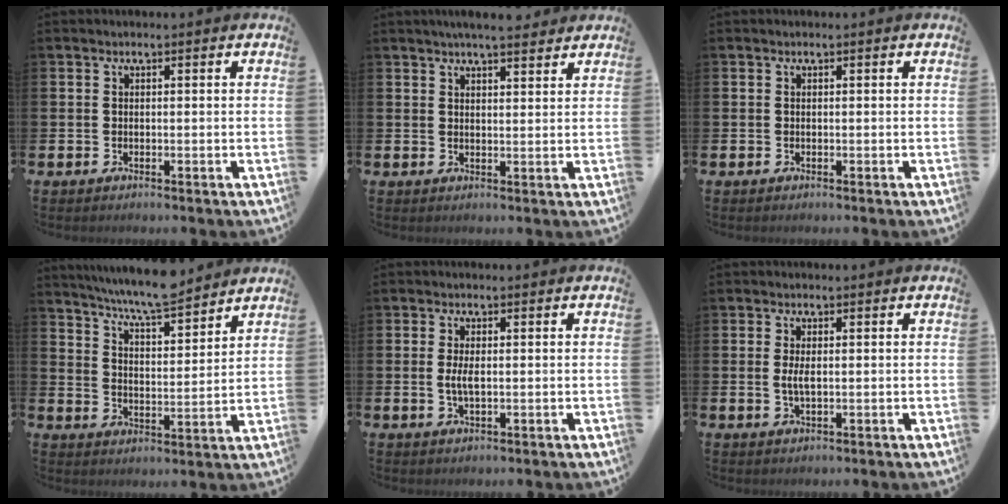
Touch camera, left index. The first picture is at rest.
{"total": 4.4, "force": [4.2, 0.4, 1.4], "torque": [-0.027, -0.015, 0.074]}
{"total": 0.0}
{"total": 7.8, "force": [7.5, 0.2, 2.2], "torque": [-0.064, -0.049, 0.134]}
{"total": 2.2, "force": [0.2, 0.8, 2.0], "torque": [-0.038, 0.002, 0.000]}
{"total": 2.1, "force": [0.1, 0.8, 2.0], "torque": [-0.037, 0.001, 0.001]}